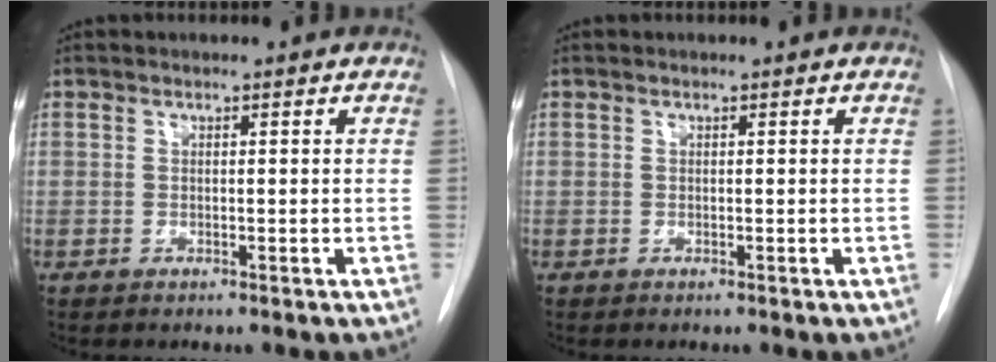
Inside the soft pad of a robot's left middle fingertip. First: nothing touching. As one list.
[{"total": 0.0}]